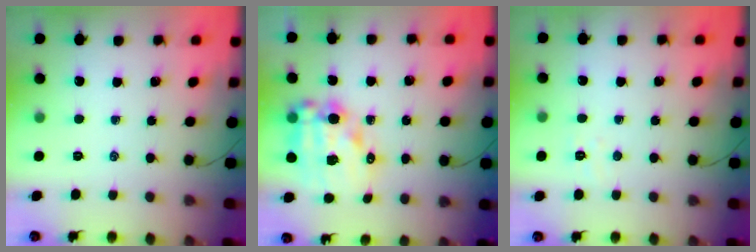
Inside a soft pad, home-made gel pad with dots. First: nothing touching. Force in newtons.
{"total": 14.8, "press": 14.4, "slide": 3.3}
{"total": 3.1, "press": 2.9, "slide": 0.9}